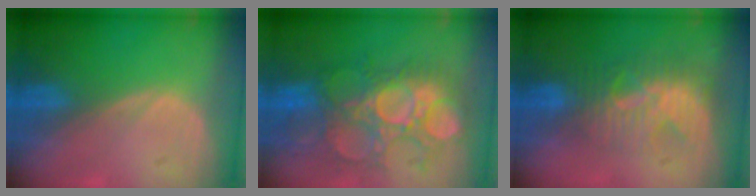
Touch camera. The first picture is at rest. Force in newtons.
{"total": 10.8, "press": 10.5, "slide": 2.4}
{"total": 8.6, "press": 7.5, "slide": 4.0}